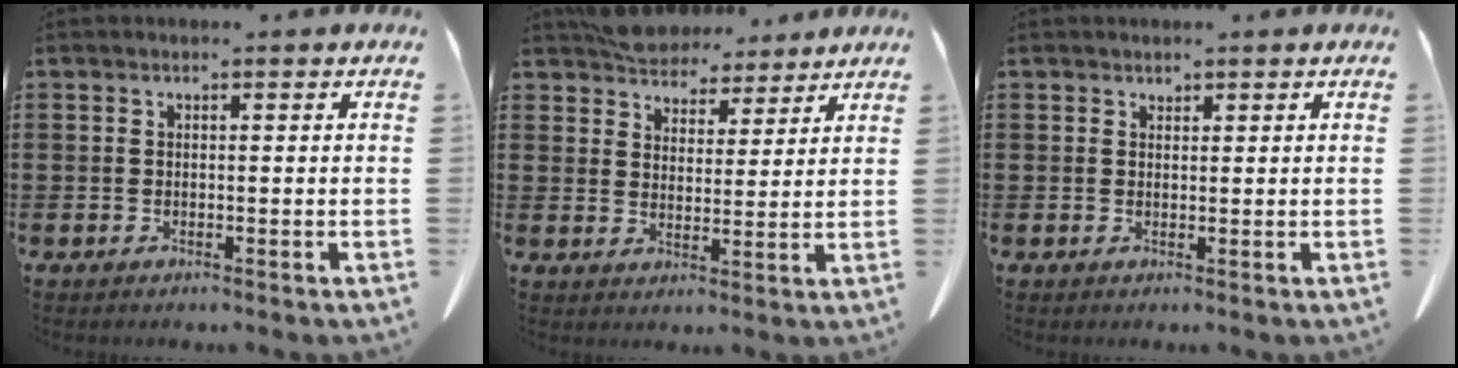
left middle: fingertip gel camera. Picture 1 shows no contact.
{"total": 5.5, "force": [5.2, 1.7, 0.6], "torque": [-0.035, -0.016, 0.099]}
{"total": 0.9, "force": [0.8, 0.4, 0.0], "torque": [-0.003, 0.000, 0.017]}